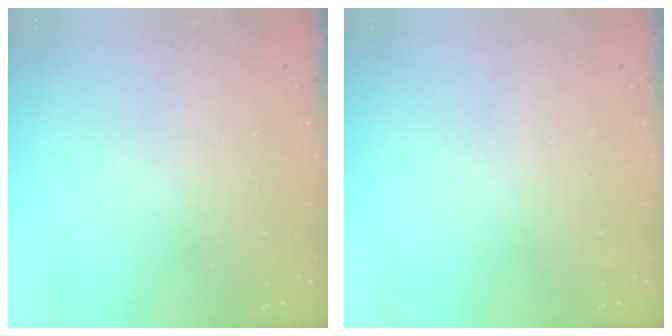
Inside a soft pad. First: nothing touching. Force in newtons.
{"total": 0.0}